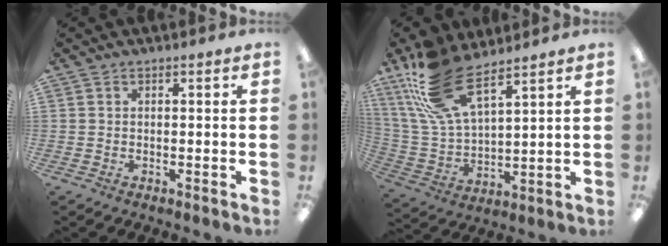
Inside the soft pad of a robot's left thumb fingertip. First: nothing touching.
{"total": 18.9, "force": [12.1, 7.9, 12.1], "torque": [-0.276, -0.041, 0.219]}